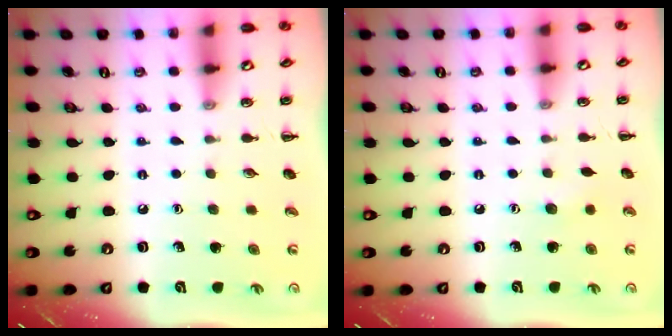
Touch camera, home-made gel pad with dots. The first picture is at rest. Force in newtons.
{"total": 3.5, "press": 3.4, "slide": 1.0}